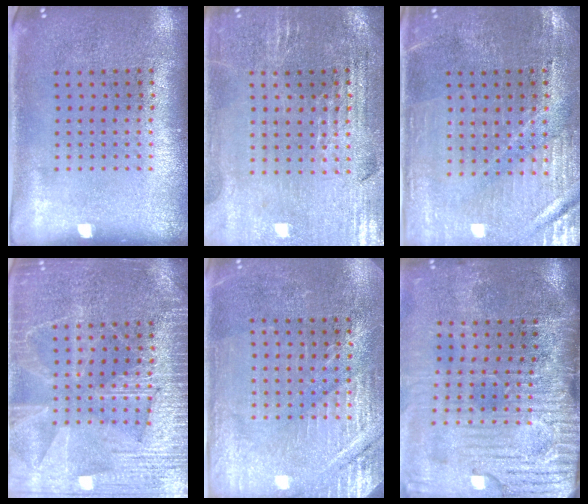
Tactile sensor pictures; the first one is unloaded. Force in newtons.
{"total": 1.8, "press": 1.7, "slide": 0.4}
{"total": 1.1, "press": 1.1, "slide": 0.2}
{"total": 5.9, "press": 5.8, "slide": 0.7}
{"total": 2.9, "press": 2.9, "slide": 0.3}
{"total": 4.8, "press": 4.0, "slide": 2.6}